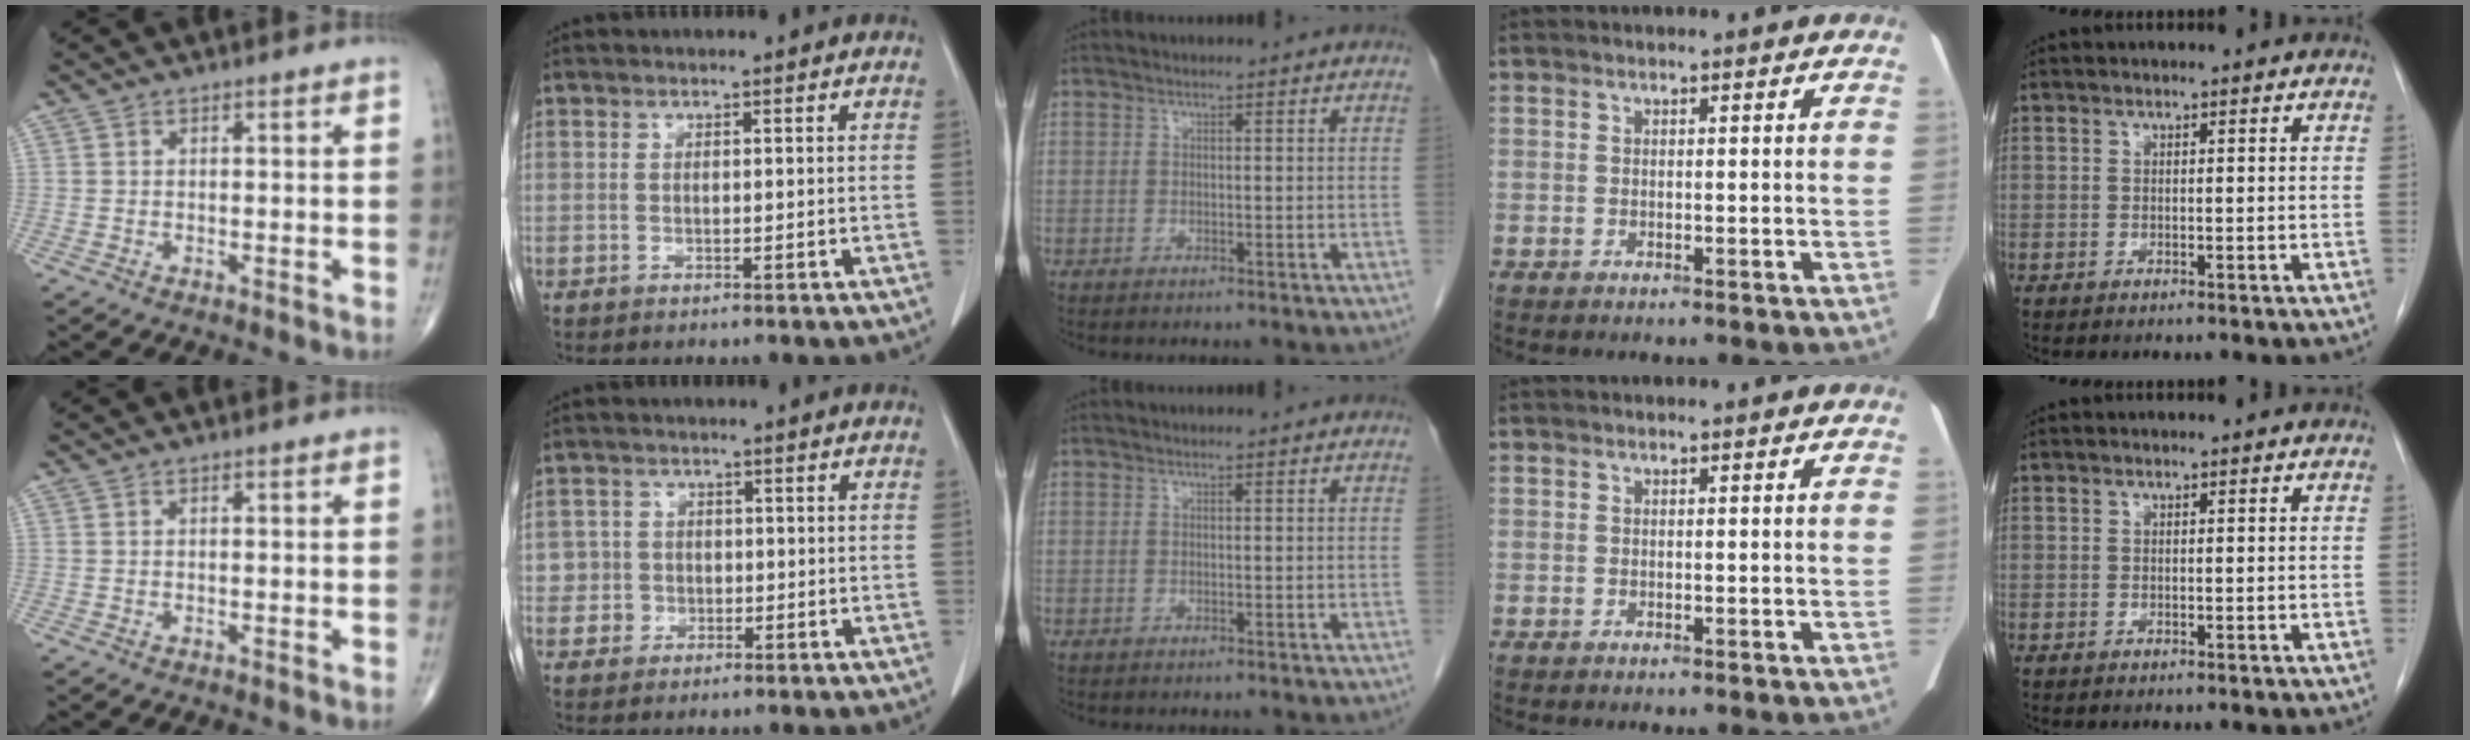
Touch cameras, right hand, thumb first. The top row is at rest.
{"index": {"total": 3.2, "force": [-0.6, 3.1, -0.4], "torque": [0.025, 0.013, -0.015]}}